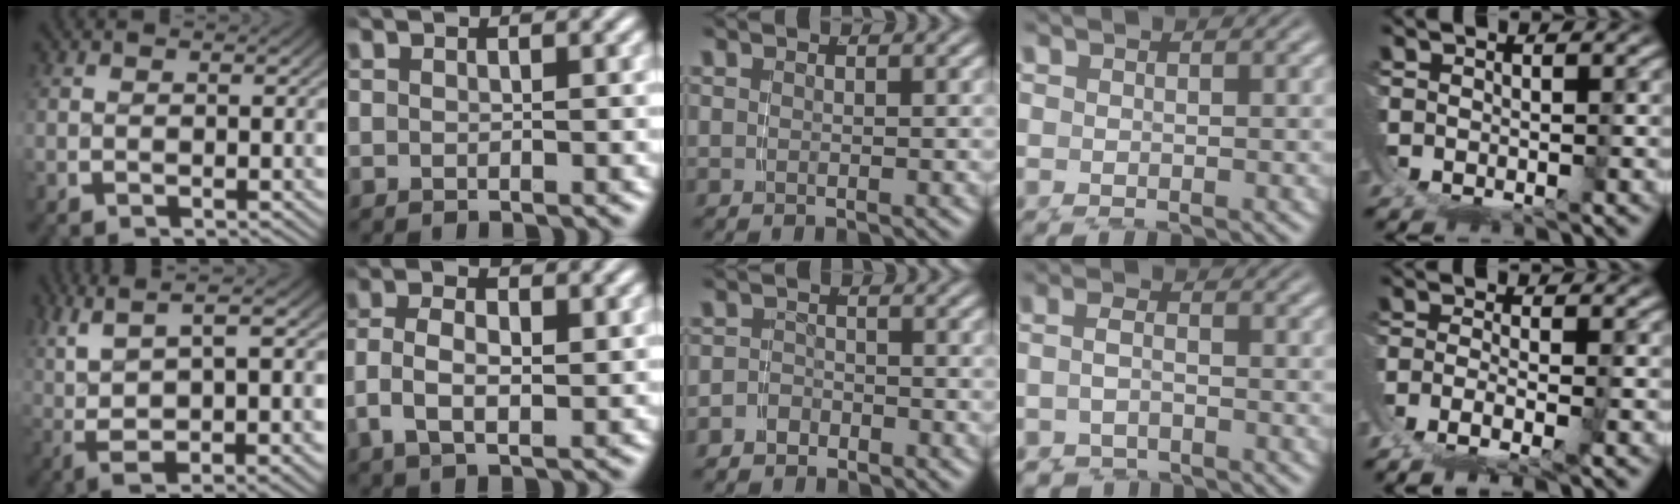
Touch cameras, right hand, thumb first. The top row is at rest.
{"thumb": {"total": 9.3, "force": [2.5, 4.5, 7.8], "torque": [-0.148, -0.007, 0.057]}, "index": {"total": 4.0, "force": [-0.1, 2.4, 3.2], "torque": [-0.074, -0.007, 0.003]}, "middle": {"total": 2.7, "force": [-2.4, 1.3, 0.0], "torque": [-0.001, -0.013, -0.037]}, "ring": {"total": 3.0, "force": [-1.4, 2.5, 1.0], "torque": [-0.023, -0.006, -0.027]}, "little": {"total": 2.2, "force": [-0.9, -1.0, 1.7], "torque": [-0.038, -0.014, -0.005]}}